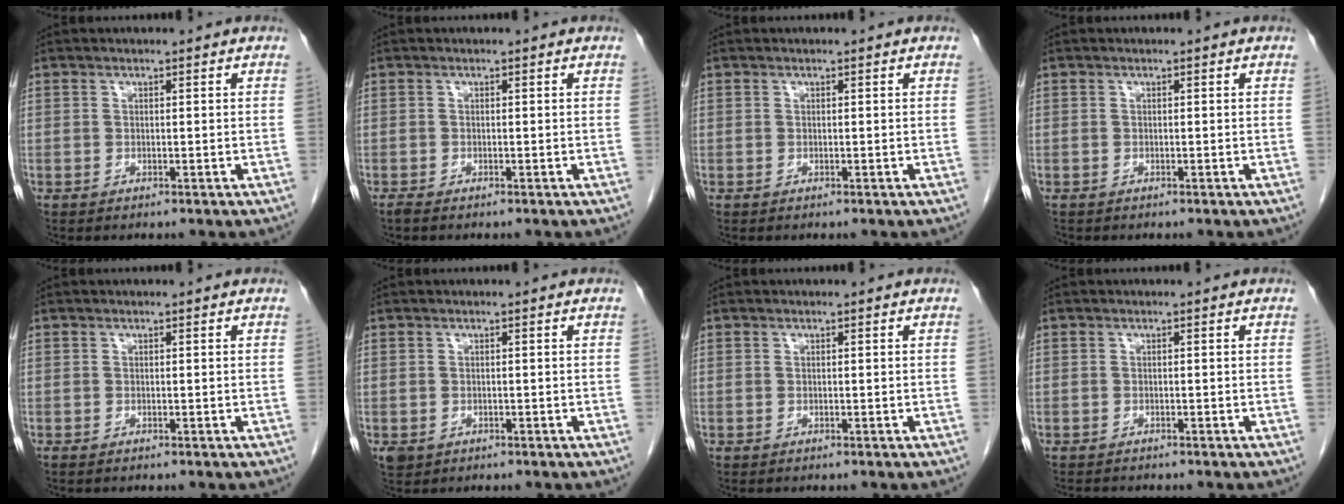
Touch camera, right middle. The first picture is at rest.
{"total": 0.6, "force": [-0.5, 0.0, 0.2], "torque": [-0.011, -0.003, -0.012]}
{"total": 0.0}
{"total": 0.0}
{"total": 0.0}
{"total": 1.8, "force": [-0.8, 1.5, 0.7], "torque": [-0.017, -0.001, -0.005]}
{"total": 0.0}
{"total": 2.1, "force": [-2.0, 0.4, 0.7], "torque": [-0.016, -0.007, -0.027]}